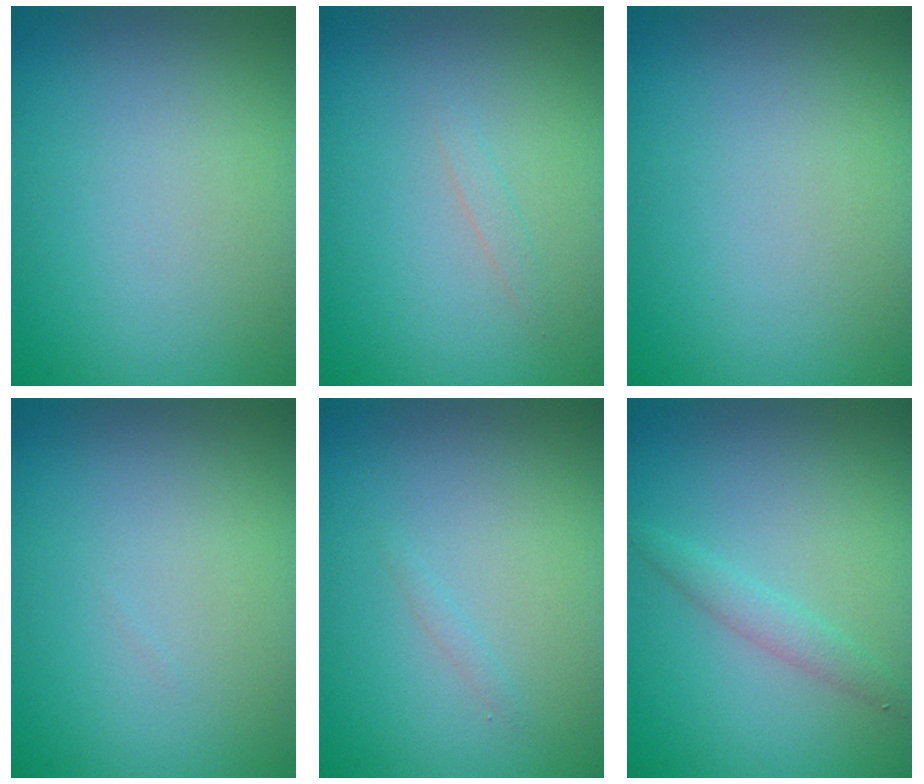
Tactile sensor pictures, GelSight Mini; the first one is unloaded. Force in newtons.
{"total": 0.6, "press": 0.6, "slide": 0.0}
{"total": 0.0}
{"total": 0.0}
{"total": 0.6, "press": 0.6, "slide": 0.0}
{"total": 1.6, "press": 1.6, "slide": 0.0}